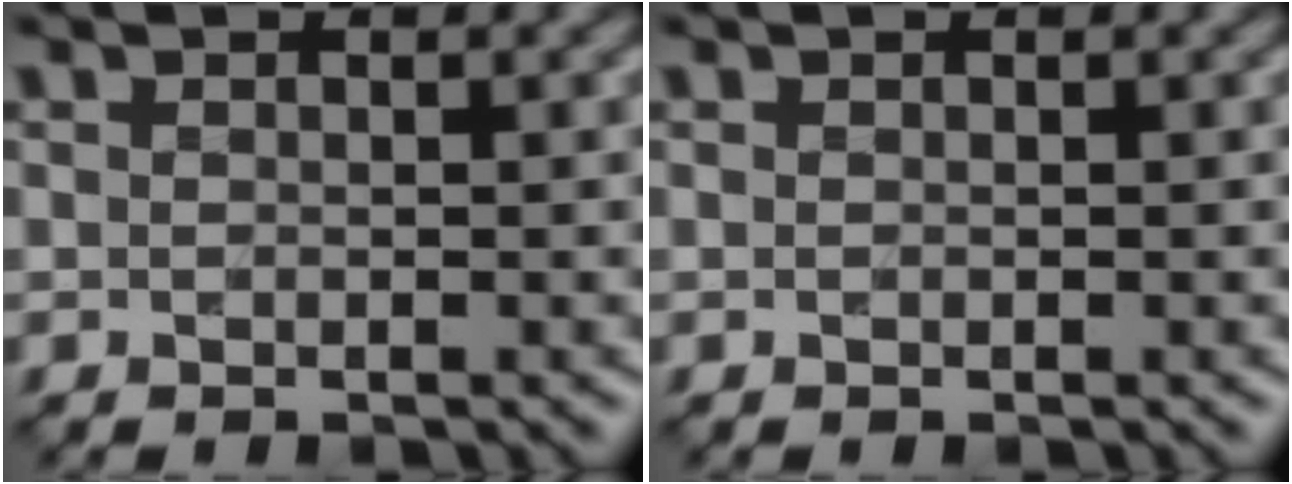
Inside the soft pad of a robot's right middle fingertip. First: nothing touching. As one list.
[{"total": 0.0}]